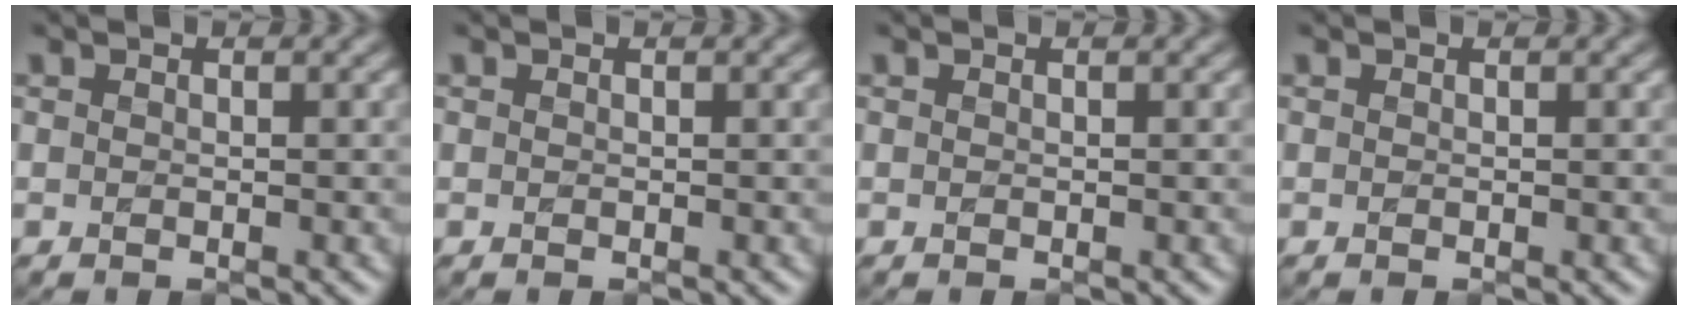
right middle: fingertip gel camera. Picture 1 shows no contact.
{"total": 0.0}
{"total": 0.0}
{"total": 0.0}